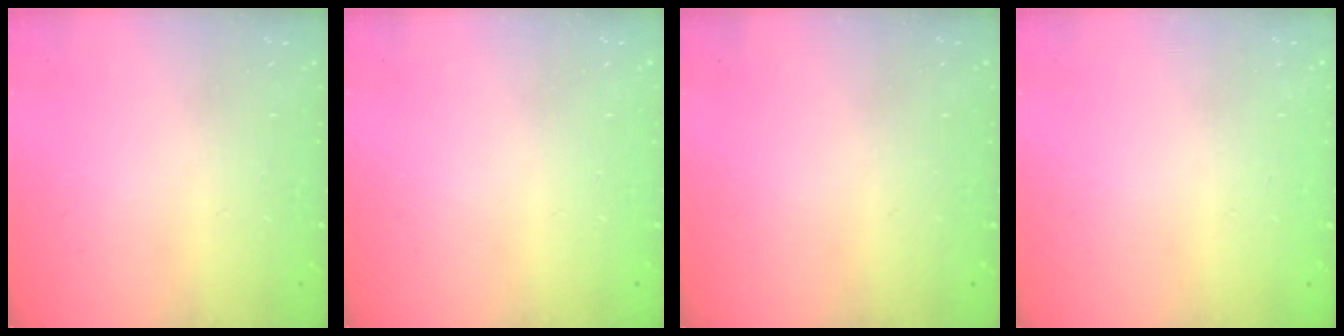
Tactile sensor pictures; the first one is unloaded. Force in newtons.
{"total": 13.4, "press": 3.0, "slide": 13.1}
{"total": 9.9, "press": 2.5, "slide": 9.6}
{"total": 0.0}